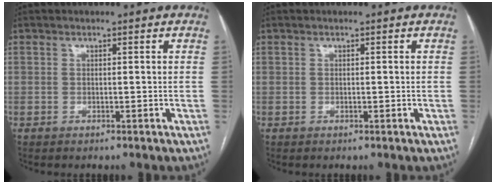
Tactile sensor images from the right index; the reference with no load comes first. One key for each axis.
{"total": 0.0}